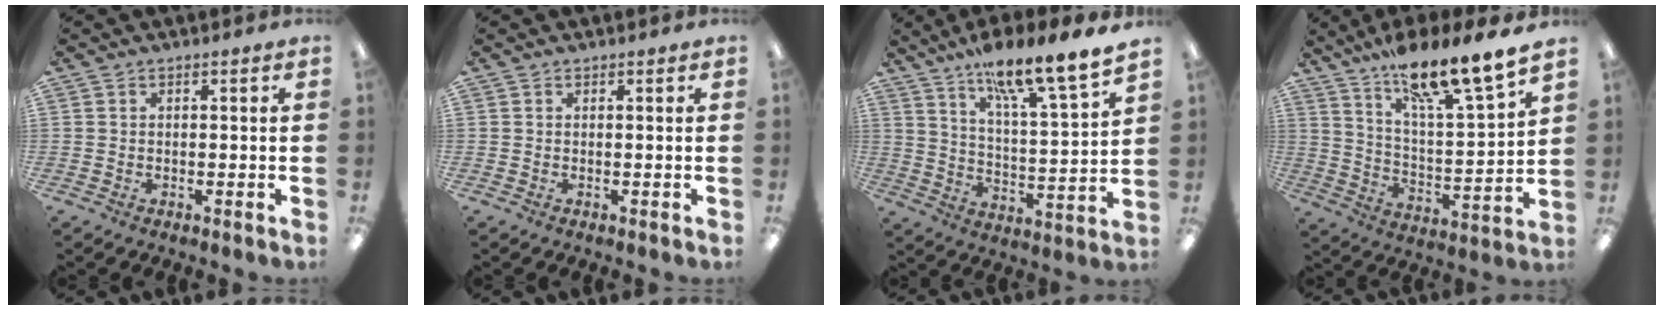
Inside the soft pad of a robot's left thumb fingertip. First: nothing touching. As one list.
[{"total": 0.0}, {"total": 14.3, "force": [12.2, 0.9, 7.5], "torque": [-0.127, -0.089, 0.197]}, {"total": 16.6, "force": [14.1, 1.3, 8.7], "torque": [-0.146, -0.099, 0.230]}]